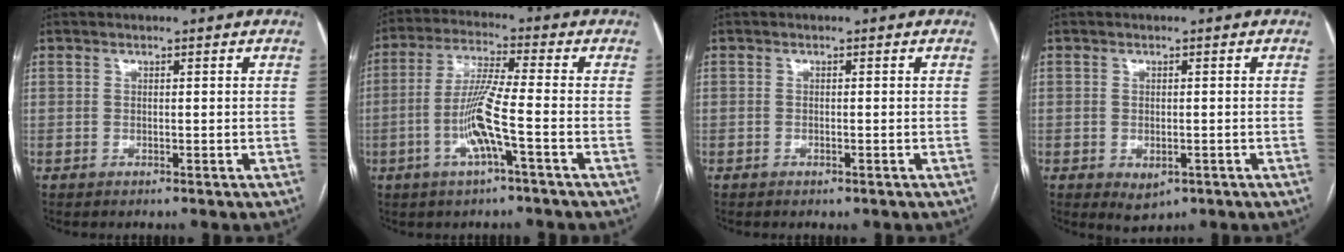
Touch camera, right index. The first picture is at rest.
{"total": 8.8, "force": [-2.6, 0.0, 8.4], "torque": [-0.171, 0.001, -0.054]}
{"total": 0.7, "force": [-0.4, 0.2, 0.5], "torque": [-0.009, -0.001, -0.003]}
{"total": 3.0, "force": [-1.2, 1.9, 2.1], "torque": [-0.029, -0.003, -0.003]}